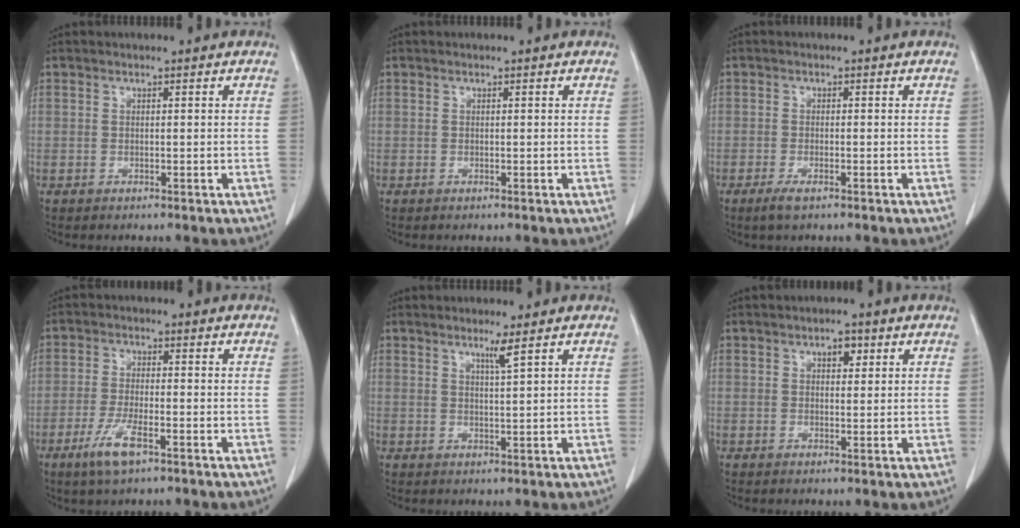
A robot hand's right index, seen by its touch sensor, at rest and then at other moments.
{"total": 0.0}
{"total": 1.9, "force": [-1.2, 0.4, 1.4], "torque": [-0.033, -0.004, -0.022]}
{"total": 5.5, "force": [-3.1, 1.0, 4.4], "torque": [-0.096, -0.008, -0.055]}
{"total": 2.1, "force": [1.4, -0.6, 1.5], "torque": [-0.028, -0.010, 0.029]}
{"total": 2.2, "force": [1.1, 1.1, 1.5], "torque": [-0.019, 0.001, 0.015]}